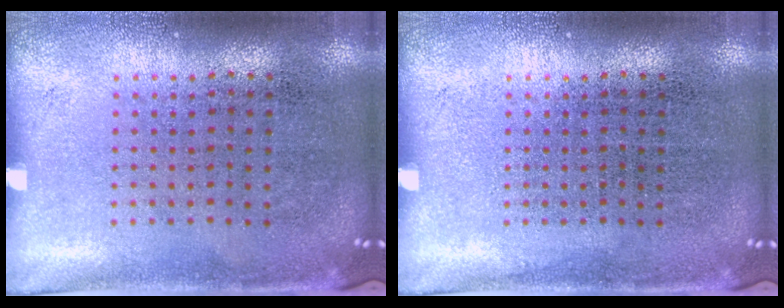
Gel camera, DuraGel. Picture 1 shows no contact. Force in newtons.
{"total": 0.0}